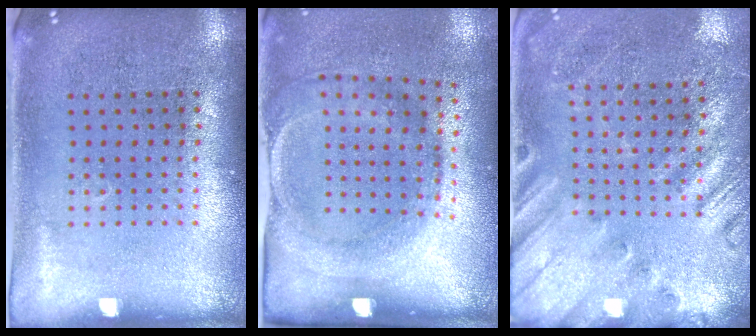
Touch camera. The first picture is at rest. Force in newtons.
{"total": 1.9, "press": 1.2, "slide": 1.5}
{"total": 2.2, "press": 1.8, "slide": 1.2}